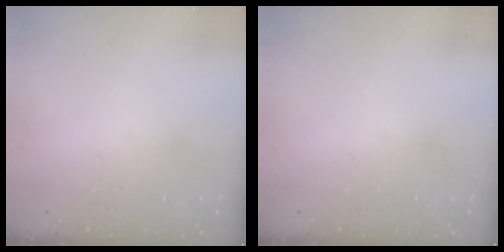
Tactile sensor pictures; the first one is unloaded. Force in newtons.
{"total": 0.0}